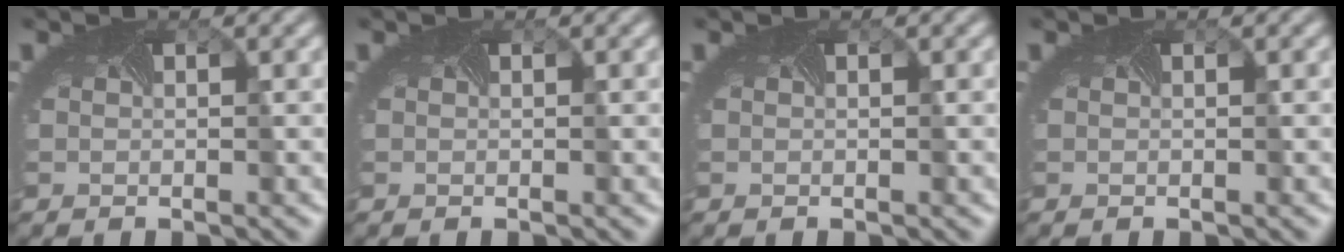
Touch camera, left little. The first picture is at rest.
{"total": 0.0}
{"total": 0.0}
{"total": 0.0}